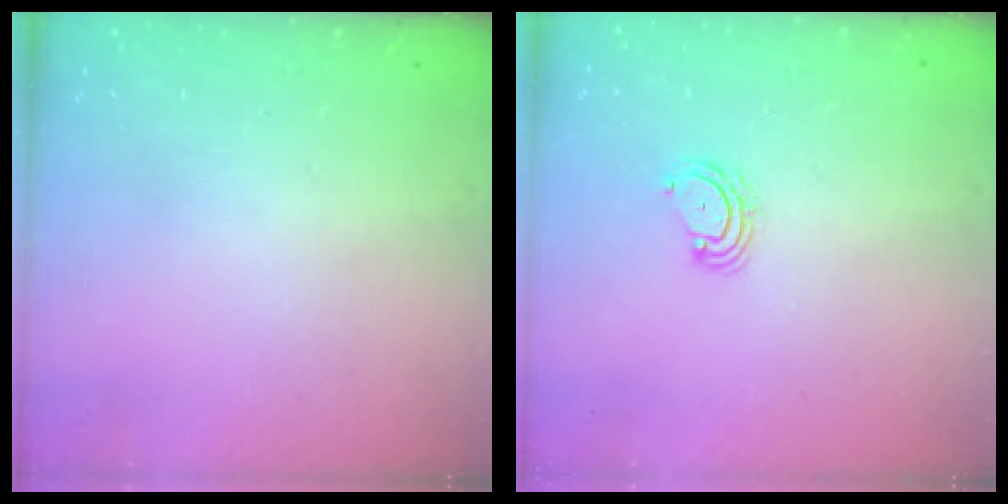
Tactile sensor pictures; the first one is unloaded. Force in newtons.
{"total": 5.0, "press": 5.0, "slide": 0.4}